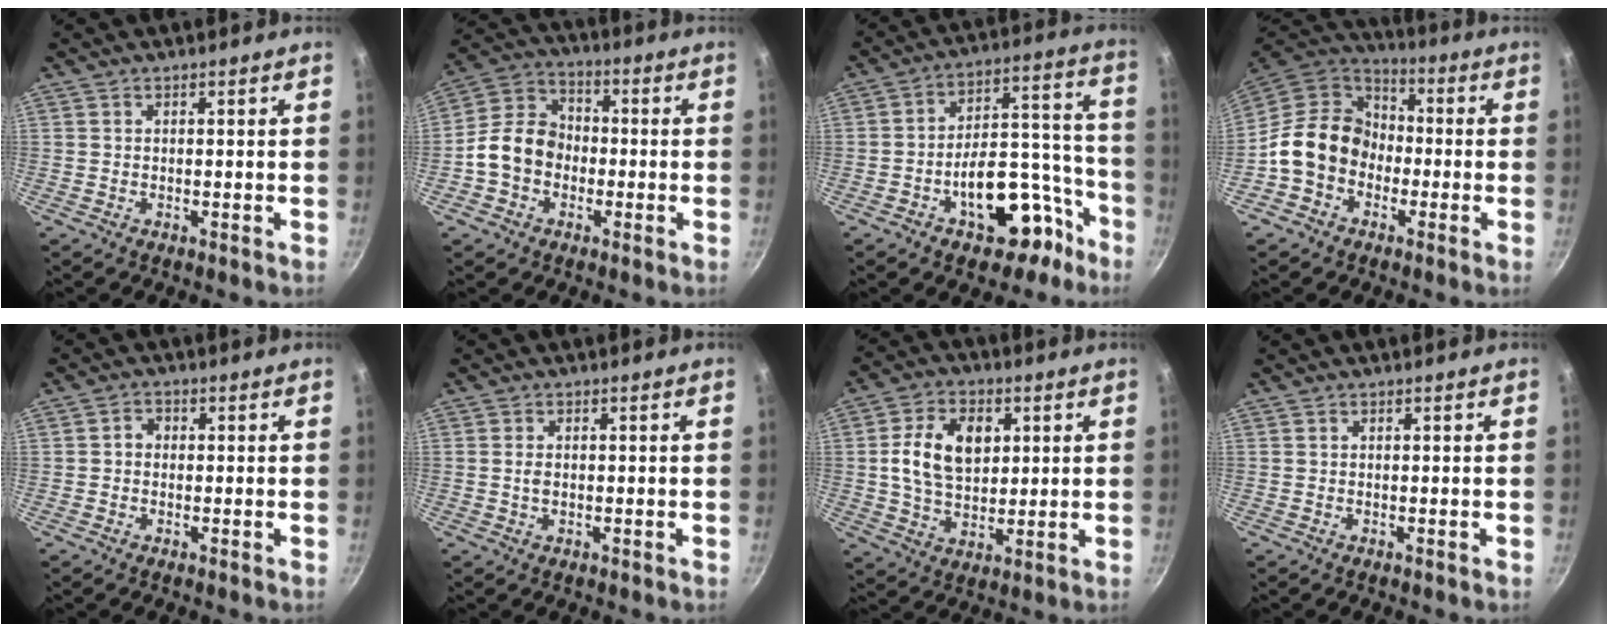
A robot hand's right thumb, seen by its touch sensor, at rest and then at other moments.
{"total": 10.3, "force": [-2.3, 8.3, 5.7], "torque": [-0.073, 0.034, -0.061]}
{"total": 17.5, "force": [-9.2, 9.7, 11.3], "torque": [-0.101, 0.097, -0.127]}
{"total": 13.8, "force": [-2.8, 11.4, 7.3], "torque": [-0.082, 0.044, -0.068]}
{"total": 2.0, "force": [-0.1, 1.7, 0.9], "torque": [-0.008, 0.007, -0.006]}
{"total": 1.7, "force": [0.0, 1.1, 1.3], "torque": [-0.024, 0.001, -0.001]}
{"total": 12.2, "force": [2.6, 8.3, 8.5], "torque": [-0.129, -0.002, 0.042]}
{"total": 0.0}